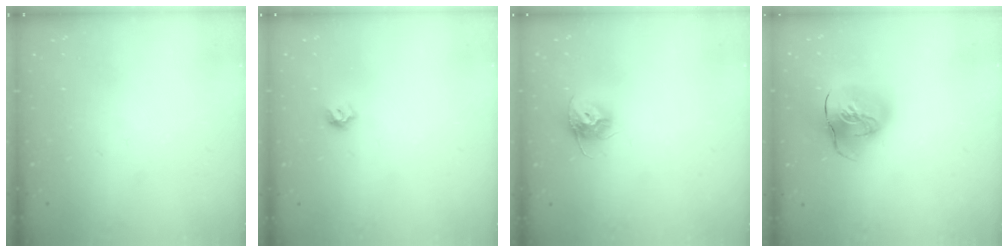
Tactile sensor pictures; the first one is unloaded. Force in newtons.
{"total": 5.7, "press": 5.6, "slide": 0.7}
{"total": 9.8, "press": 9.8, "slide": 0.3}
{"total": 16.5, "press": 16.4, "slide": 2.3}